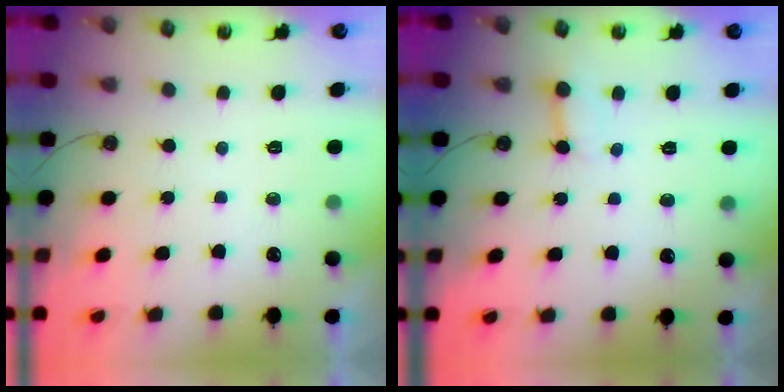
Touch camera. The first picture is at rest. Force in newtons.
{"total": 2.8, "press": 2.8, "slide": 0.4}